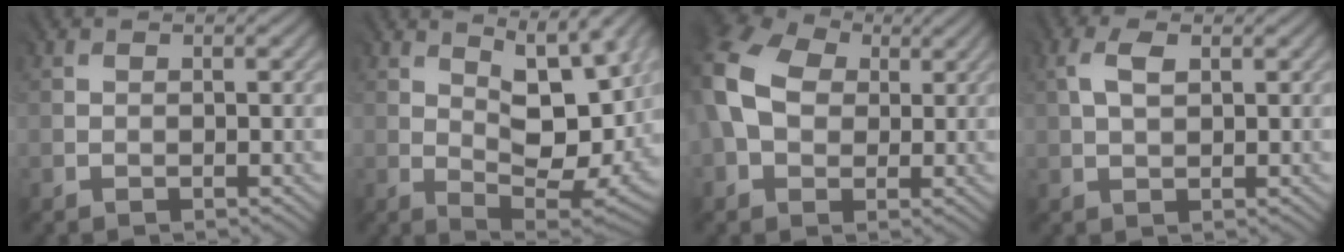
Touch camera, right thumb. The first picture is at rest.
{"total": 10.3, "force": [3.3, 3.4, 9.1], "torque": [-0.160, -0.009, 0.067]}
{"total": 12.1, "force": [1.8, 9.1, 7.8], "torque": [-0.215, -0.004, 0.039]}
{"total": 3.2, "force": [1.3, 1.7, 2.3], "torque": [-0.060, 0.006, 0.025]}